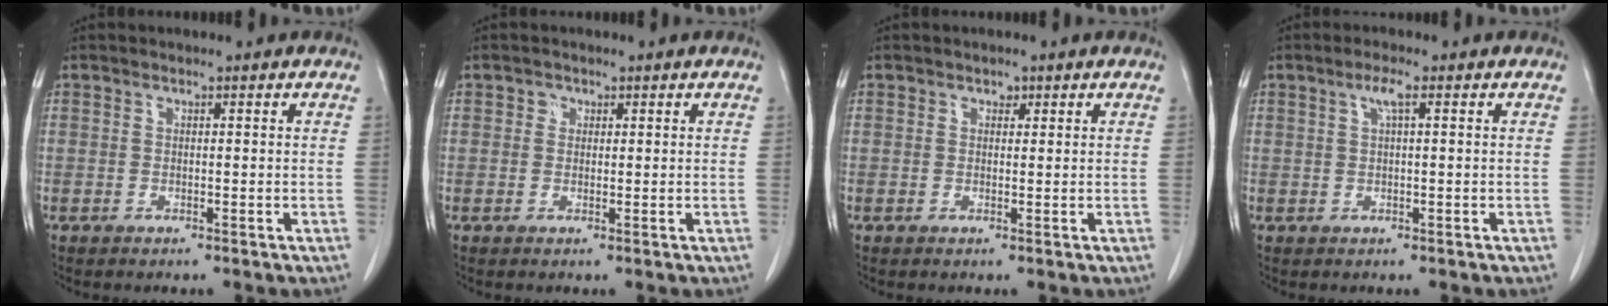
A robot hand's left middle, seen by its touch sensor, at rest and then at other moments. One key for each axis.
{"total": 1.0, "fx": 0.4, "fy": 0.9, "fz": 0.2, "tx": 0.002, "ty": 0.000, "tz": 0.004}
{"total": 0.9, "fx": 0.5, "fy": 0.6, "fz": 0.3, "tx": -0.002, "ty": -0.001, "tz": 0.007}
{"total": 2.0, "fx": 0.8, "fy": 0.1, "fz": 1.8, "tx": -0.040, "ty": 0.006, "tz": 0.016}